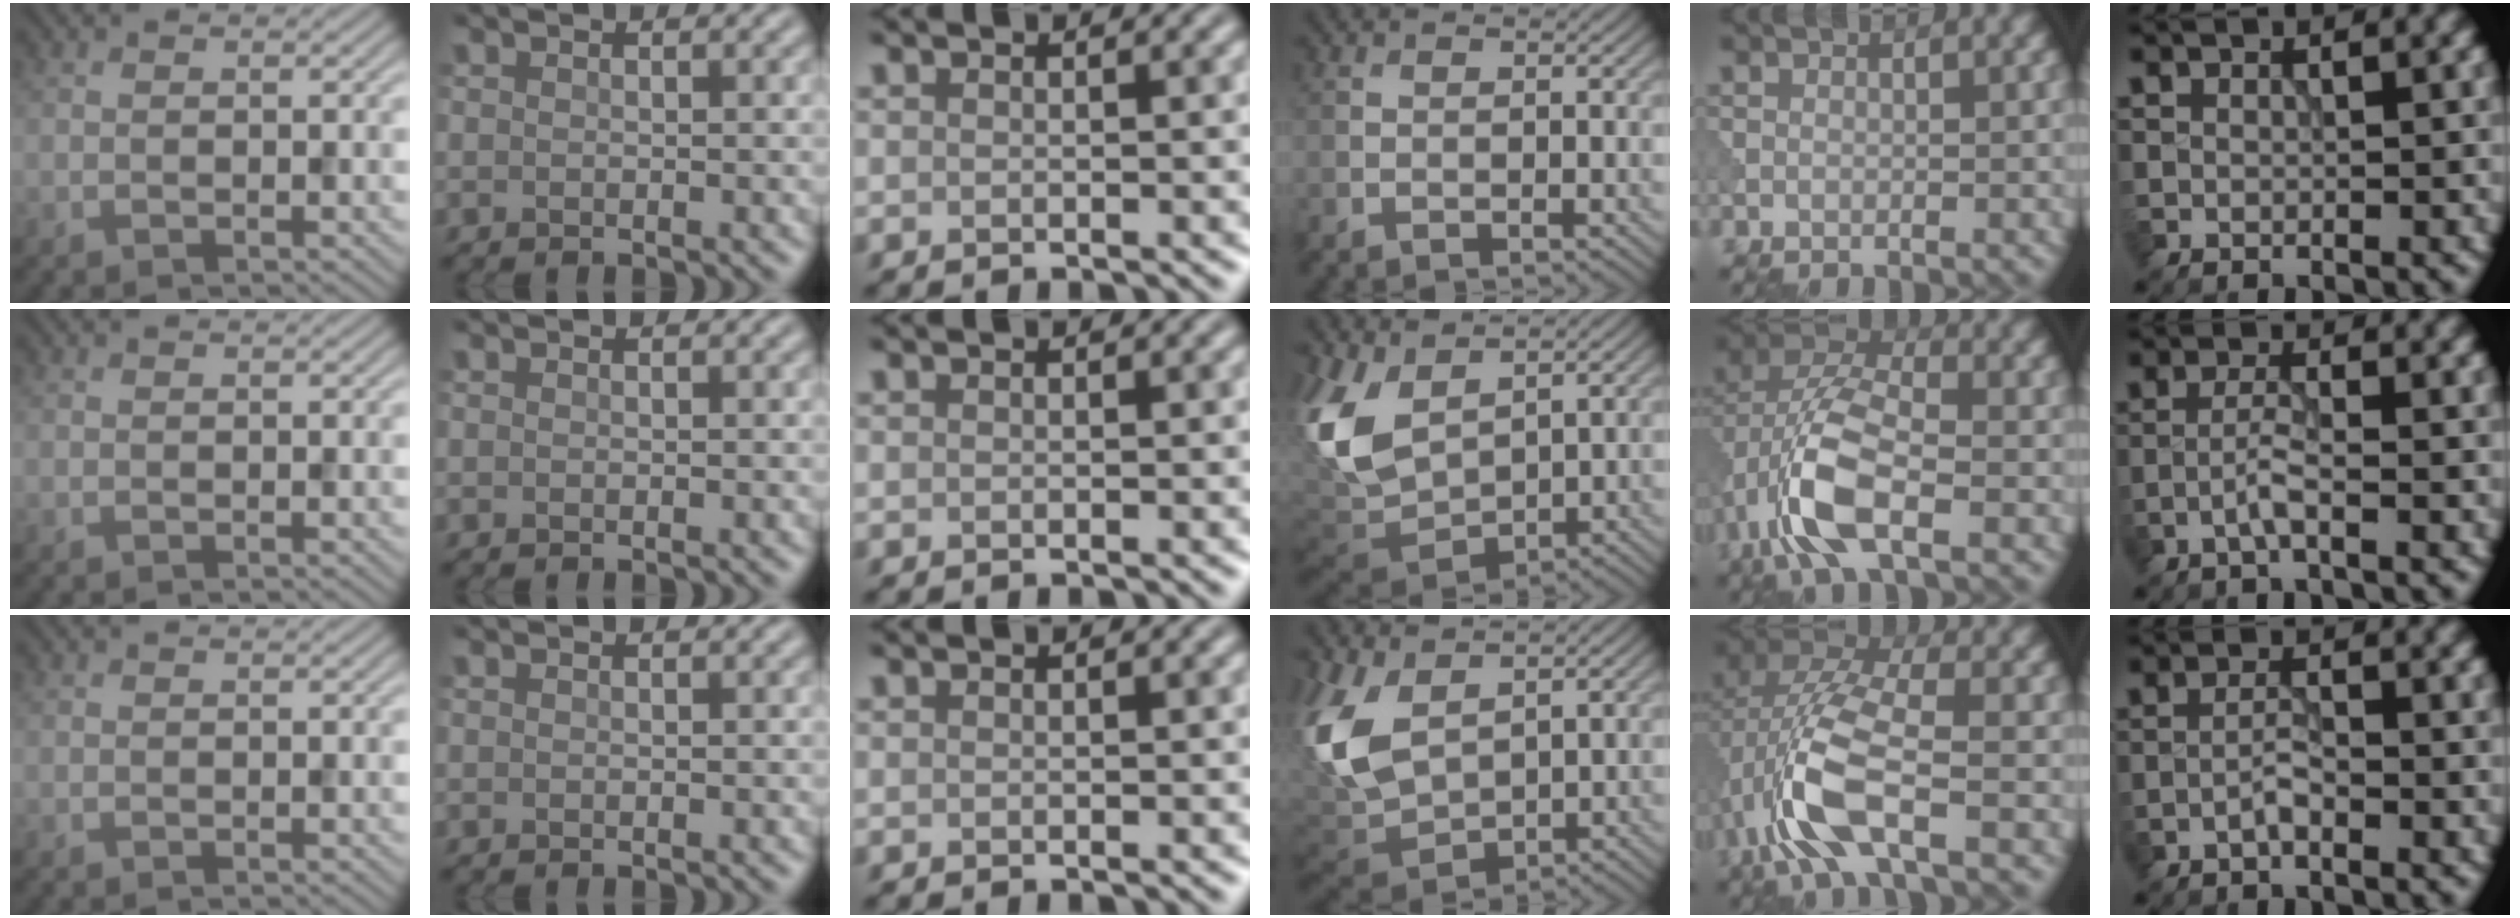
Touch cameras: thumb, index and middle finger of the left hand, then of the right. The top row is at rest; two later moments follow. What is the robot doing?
{"motion": "wipe", "object": "makeup brush"}